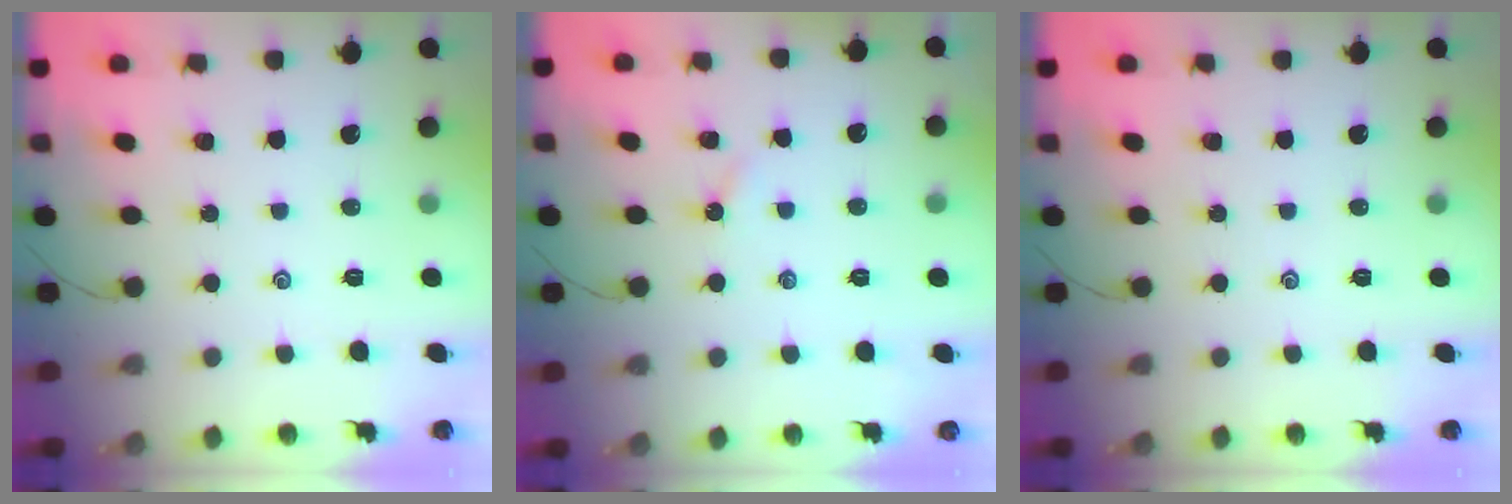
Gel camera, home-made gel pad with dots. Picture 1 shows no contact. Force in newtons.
{"total": 1.5, "press": 1.5, "slide": 0.3}
{"total": 0.0}